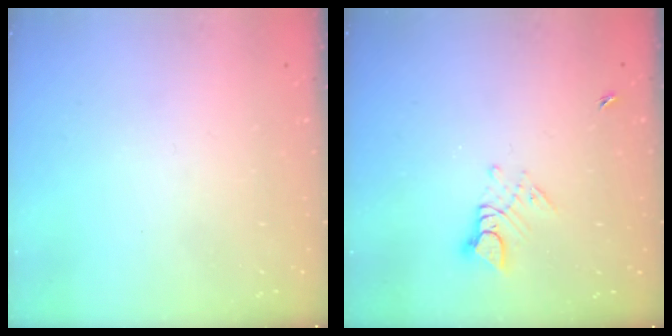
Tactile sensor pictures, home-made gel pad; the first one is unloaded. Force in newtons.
{"total": 5.1, "press": 5.1, "slide": 0.5}